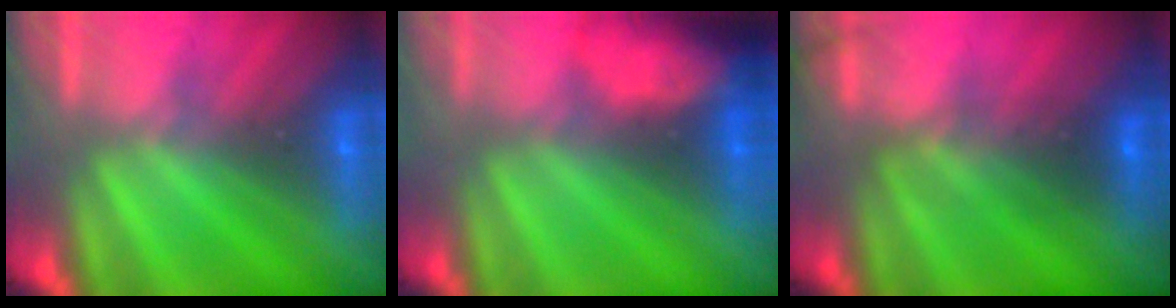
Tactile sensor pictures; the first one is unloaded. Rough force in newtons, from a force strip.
{"total": 6.4}
{"total": 10.9}